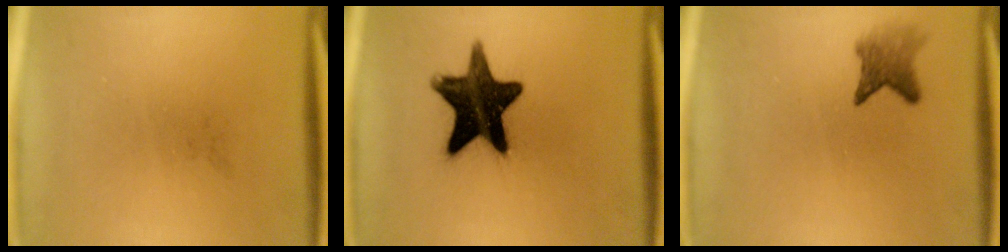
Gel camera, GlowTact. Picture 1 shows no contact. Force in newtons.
{"total": 15.7}
{"total": 3.1}